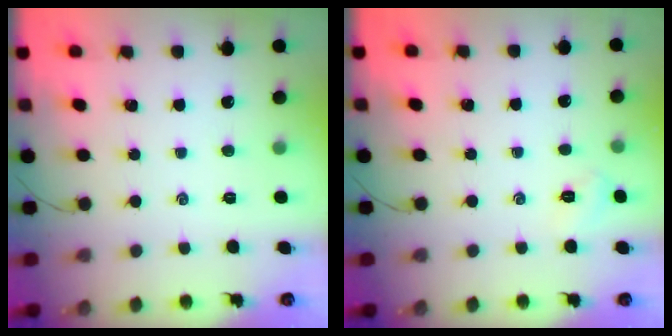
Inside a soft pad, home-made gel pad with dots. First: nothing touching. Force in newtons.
{"total": 4.7, "press": 4.6, "slide": 1.1}